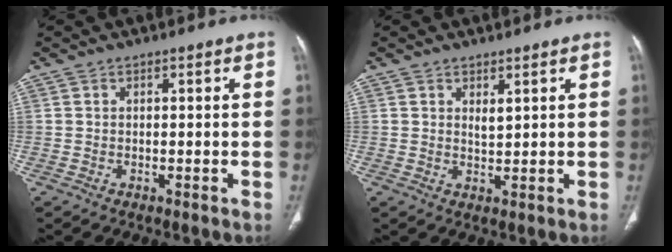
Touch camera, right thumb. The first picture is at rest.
{"total": 1.8, "force": [1.1, 0.7, 1.2], "torque": [-0.020, -0.012, 0.022]}